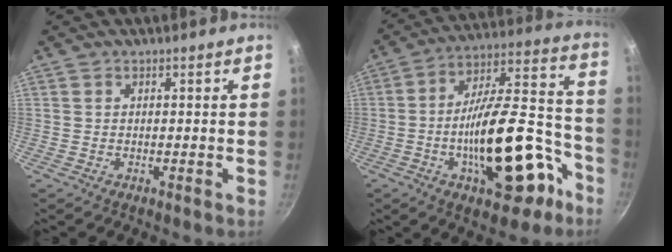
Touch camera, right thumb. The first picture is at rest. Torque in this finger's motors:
{"motor_torque": [2.74, 2.27, 2.35, -0.44, 0.50]}